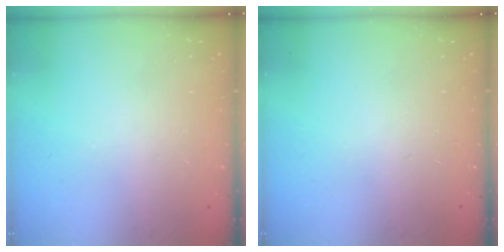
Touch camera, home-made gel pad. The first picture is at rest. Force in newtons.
{"total": 0.0}